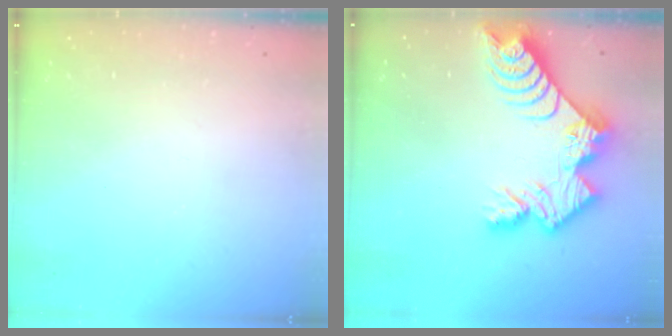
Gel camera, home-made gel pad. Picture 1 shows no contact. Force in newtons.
{"total": 13.8, "press": 13.8, "slide": 1.1}